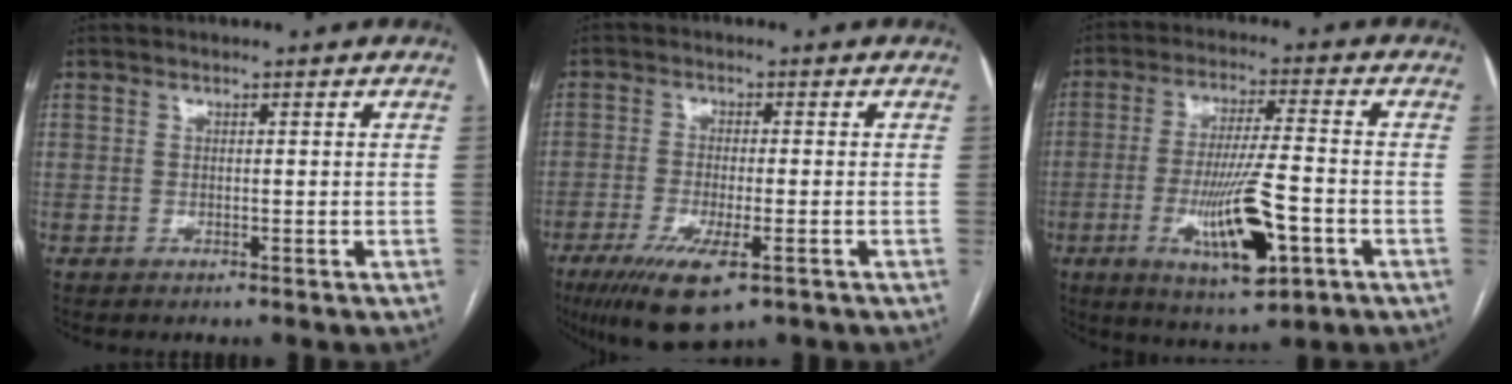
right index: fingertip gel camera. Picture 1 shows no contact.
{"total": 9.7, "force": [-5.5, 2.2, 7.7], "torque": [-0.139, -0.025, -0.088]}
{"total": 12.4, "force": [-4.2, 1.9, 11.5], "torque": [-0.213, -0.015, -0.064]}